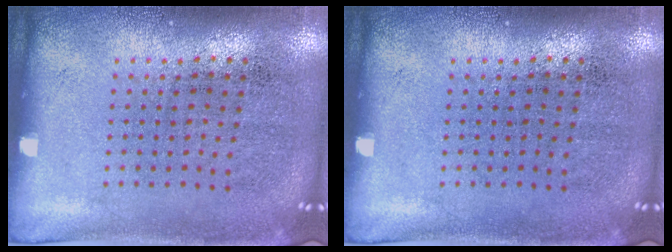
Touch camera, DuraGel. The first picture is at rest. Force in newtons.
{"total": 0.0}